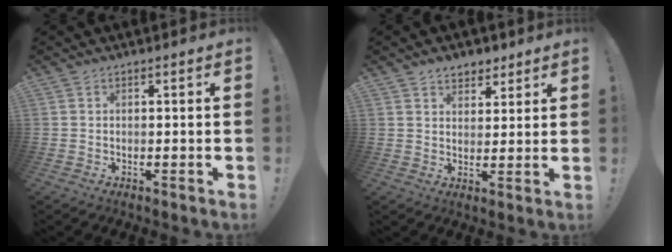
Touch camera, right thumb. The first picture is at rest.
{"total": 5.4, "force": [3.8, 3.5, 1.1], "torque": [-0.002, -0.024, 0.070]}